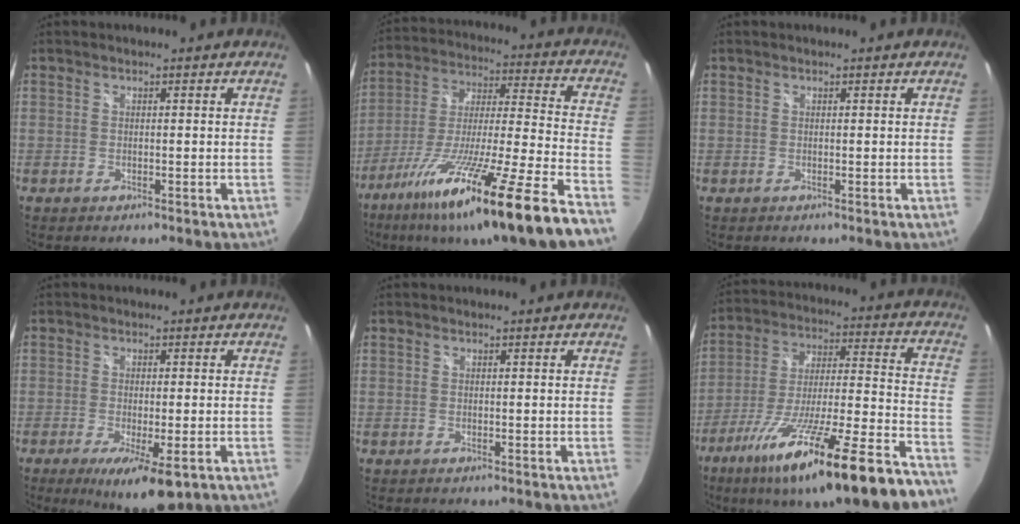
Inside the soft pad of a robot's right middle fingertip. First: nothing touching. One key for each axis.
{"total": 25.9, "fx": -17.7, "fy": -1.2, "fz": 18.9, "tx": -0.313, "ty": -0.071, "tz": -0.293}
{"total": 0.0}
{"total": 9.3, "fx": -4.7, "fy": 2.3, "fz": 7.7, "tx": -0.138, "ty": -0.027, "tz": -0.066}
{"total": 0.0}
{"total": 27.5, "fx": -19.6, "fy": 1.9, "fz": 19.3, "tx": -0.306, "ty": -0.058, "tz": -0.306}